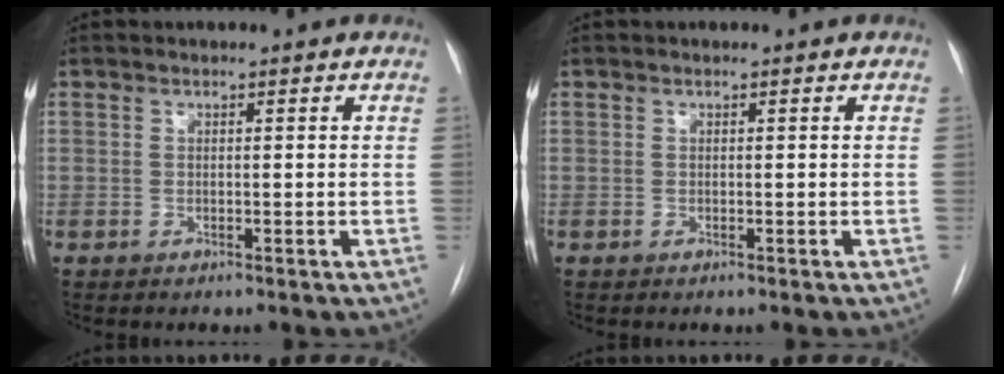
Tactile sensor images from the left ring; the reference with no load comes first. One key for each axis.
{"total": 0.0}